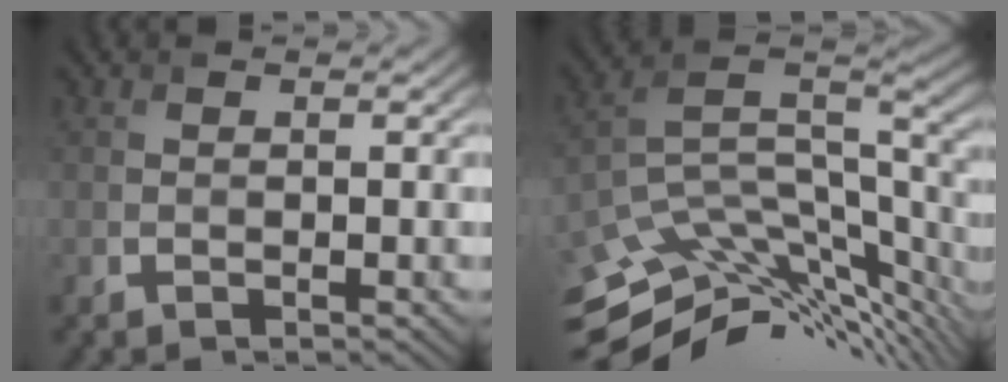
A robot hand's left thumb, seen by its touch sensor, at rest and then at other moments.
{"total": 11.9, "force": [-7.5, 4.4, 8.1], "torque": [-0.174, -0.009, -0.120]}